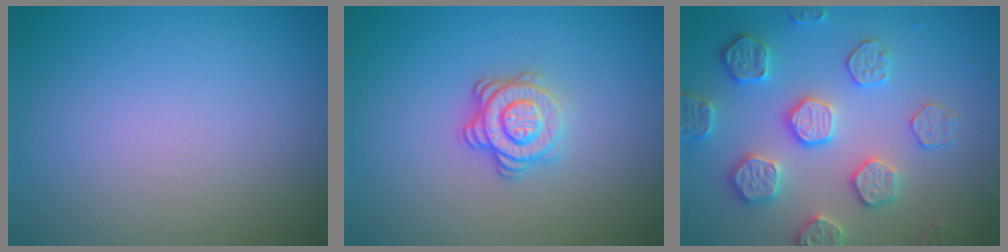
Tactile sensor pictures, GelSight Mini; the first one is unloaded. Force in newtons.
{"total": 3.4, "press": 2.9, "slide": 1.8}
{"total": 4.8, "press": 4.6, "slide": 1.2}